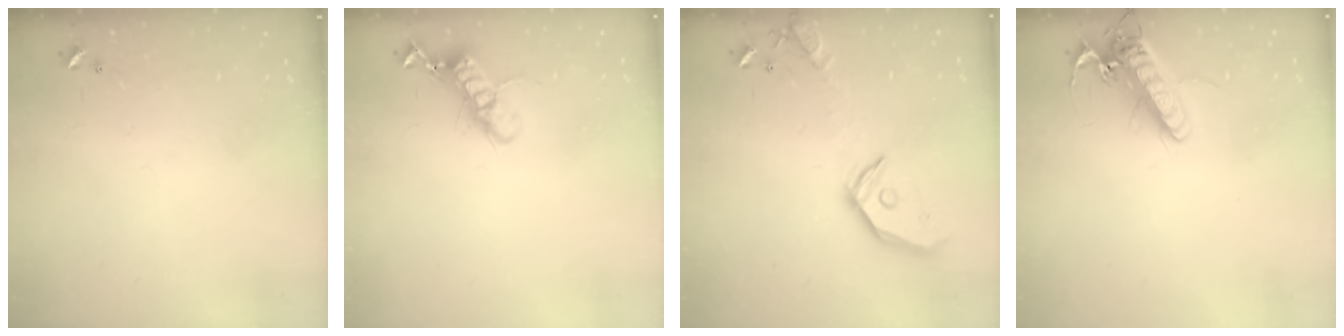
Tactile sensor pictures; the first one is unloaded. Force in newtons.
{"total": 12.5, "press": 12.5, "slide": 0.4}
{"total": 16.4, "press": 16.2, "slide": 2.5}
{"total": 15.7, "press": 15.5, "slide": 2.4}